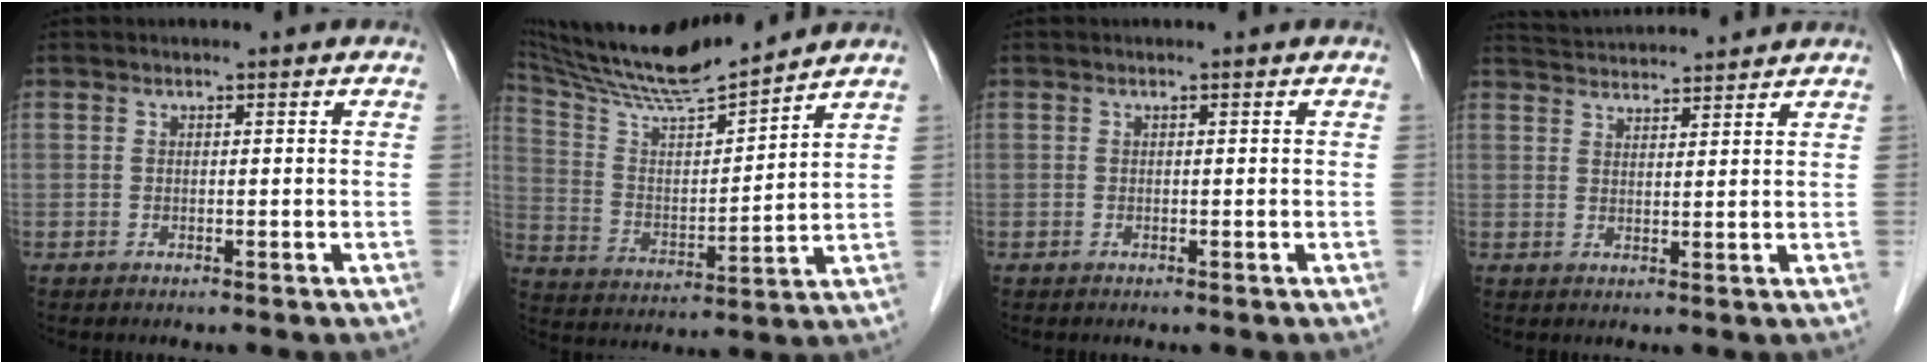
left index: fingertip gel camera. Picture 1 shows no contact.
{"total": 15.7, "force": [14.6, 0.2, 5.8], "torque": [-0.118, 0.005, 0.267]}
{"total": 0.0}
{"total": 8.4, "force": [8.2, -0.1, 1.7], "torque": [-0.038, 0.030, 0.124]}